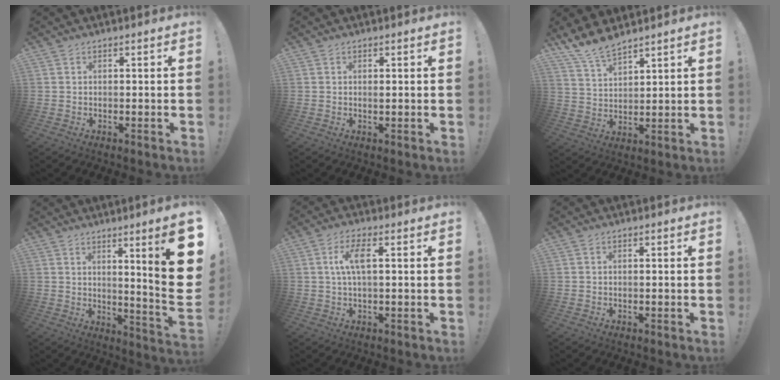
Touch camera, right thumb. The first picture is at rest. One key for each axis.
{"total": 0.0}
{"total": 8.4, "fx": 7.6, "fy": 2.1, "fz": 2.9, "tx": -0.078, "ty": -0.041, "tz": 0.148}
{"total": 15.6, "fx": 5.0, "fy": 0.5, "fz": 14.8, "tx": -0.200, "ty": -0.053, "tz": 0.063}
{"total": 6.6, "fx": 0.9, "fy": 1.9, "fz": 6.2, "tx": -0.120, "ty": 0.004, "tz": 0.012}
{"total": 0.0}